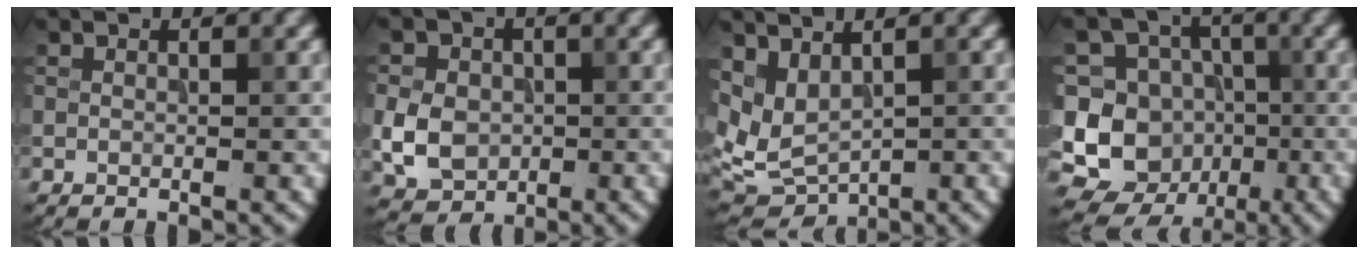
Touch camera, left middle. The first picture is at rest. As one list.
[{"total": 4.8, "force": [-0.6, 4.0, 2.6], "torque": [-0.054, 0.000, -0.017]}, {"total": 4.9, "force": [1.8, 2.9, 3.6], "torque": [-0.077, -0.008, 0.046]}, {"total": 12.0, "force": [-3.0, 11.1, 3.3], "torque": [-0.079, 0.013, -0.054]}]